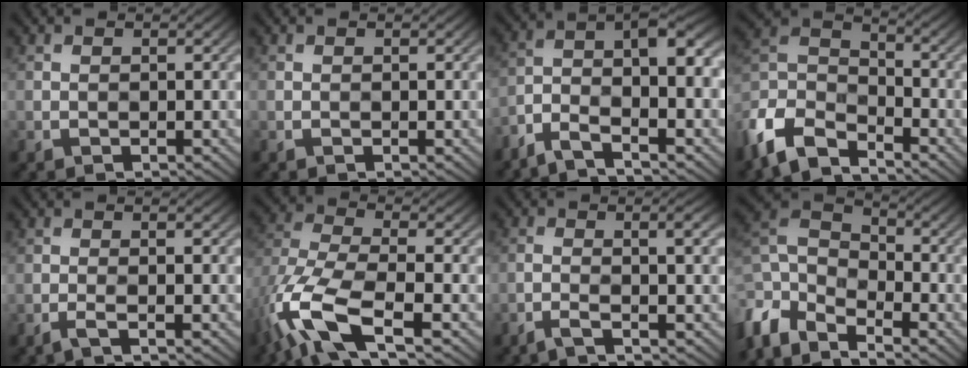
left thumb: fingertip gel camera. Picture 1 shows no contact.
{"total": 0.0}
{"total": 7.8, "force": [-3.3, 2.4, 6.6], "torque": [-0.108, 0.000, -0.070]}
{"total": 10.1, "force": [-7.0, 4.9, 5.4], "torque": [-0.125, 0.006, -0.147]}
{"total": 1.7, "force": [0.2, 0.2, 1.7], "torque": [-0.024, 0.010, -0.011]}
{"total": 11.4, "force": [-3.9, 5.3, 9.3], "torque": [-0.232, -0.006, -0.084]}
{"total": 3.8, "force": [0.0, 0.7, 3.7], "torque": [-0.043, 0.011, -0.016]}
{"total": 10.5, "force": [-5.8, 6.2, 6.1], "torque": [-0.174, 0.002, -0.110]}